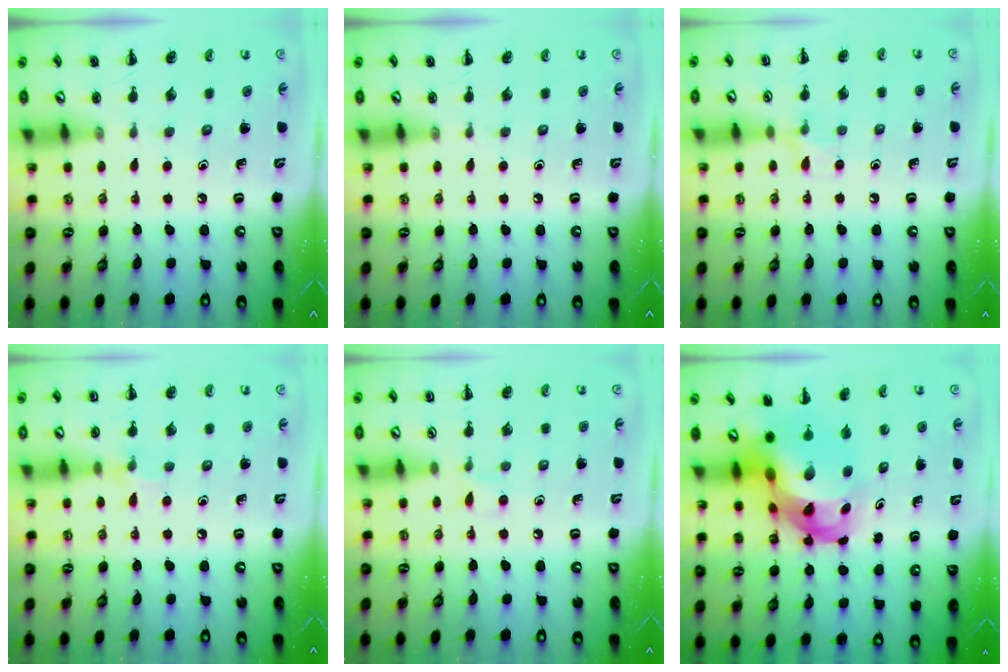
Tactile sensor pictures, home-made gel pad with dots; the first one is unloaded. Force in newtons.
{"total": 0.0}
{"total": 6.0, "press": 5.7, "slide": 2.0}
{"total": 5.9, "press": 5.7, "slide": 1.6}
{"total": 4.0, "press": 3.8, "slide": 1.4}
{"total": 10.2, "press": 9.8, "slide": 3.0}